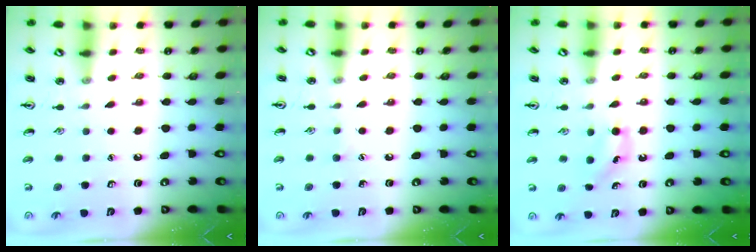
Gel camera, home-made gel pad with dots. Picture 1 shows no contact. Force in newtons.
{"total": 3.6, "press": 3.4, "slide": 1.1}
{"total": 5.3, "press": 5.0, "slide": 1.7}